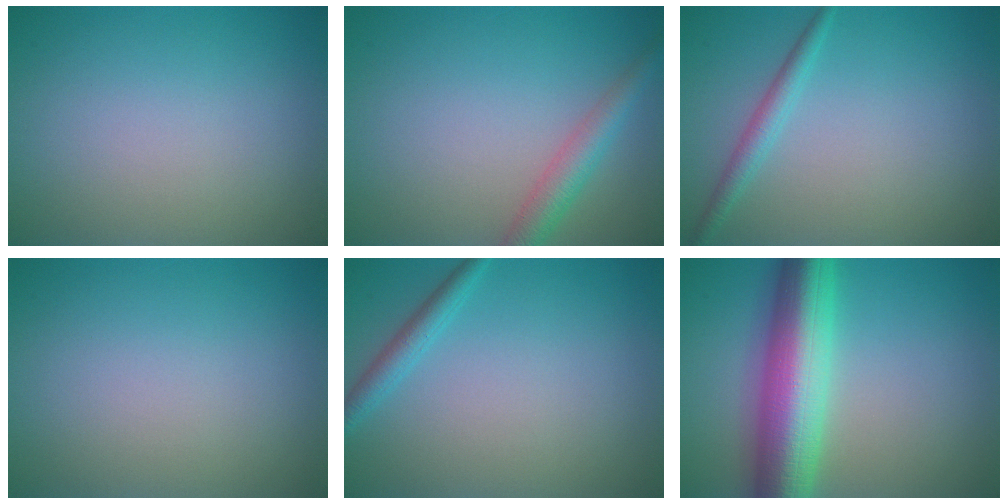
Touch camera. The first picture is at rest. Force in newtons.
{"total": 2.9, "press": 2.9, "slide": 0.2}
{"total": 1.8, "press": 1.8, "slide": 0.0}
{"total": 0.0}
{"total": 1.8, "press": 1.8, "slide": 0.1}
{"total": 10.1, "press": 10.1, "slide": 0.2}